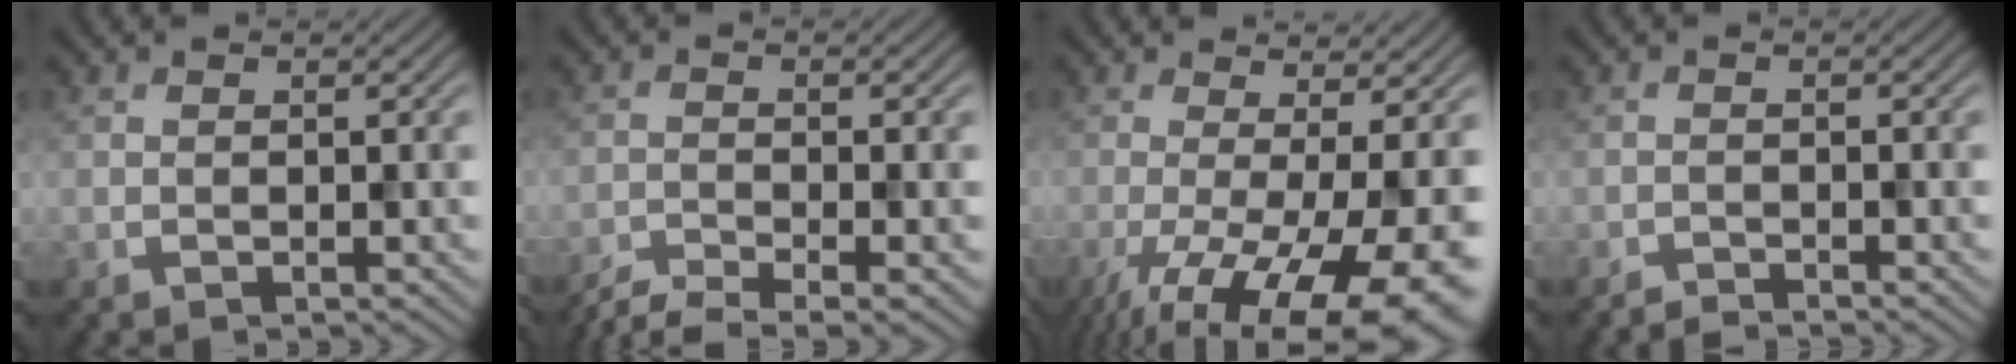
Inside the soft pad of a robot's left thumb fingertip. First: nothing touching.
{"total": 5.3, "force": [-4.4, 0.8, 2.8], "torque": [-0.055, -0.009, -0.086]}
{"total": 14.7, "force": [-5.9, 4.2, 12.8], "torque": [-0.217, -0.024, -0.076]}
{"total": 1.4, "force": [-1.4, 0.0, 0.3], "torque": [-0.001, 0.000, -0.031]}